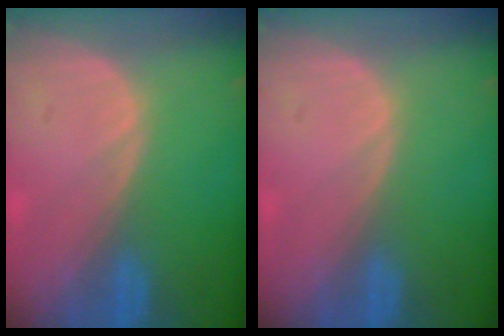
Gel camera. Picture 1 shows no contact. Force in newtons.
{"total": 0.0}